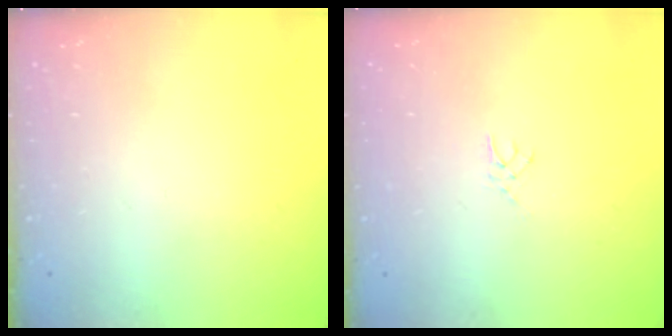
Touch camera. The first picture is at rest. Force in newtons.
{"total": 2.1, "press": 2.1, "slide": 0.3}